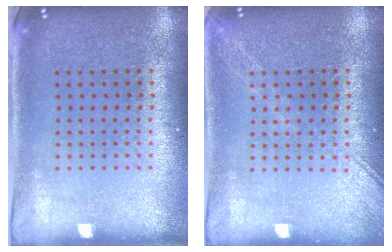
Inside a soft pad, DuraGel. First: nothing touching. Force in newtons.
{"total": 2.4, "press": 2.3, "slide": 0.4}